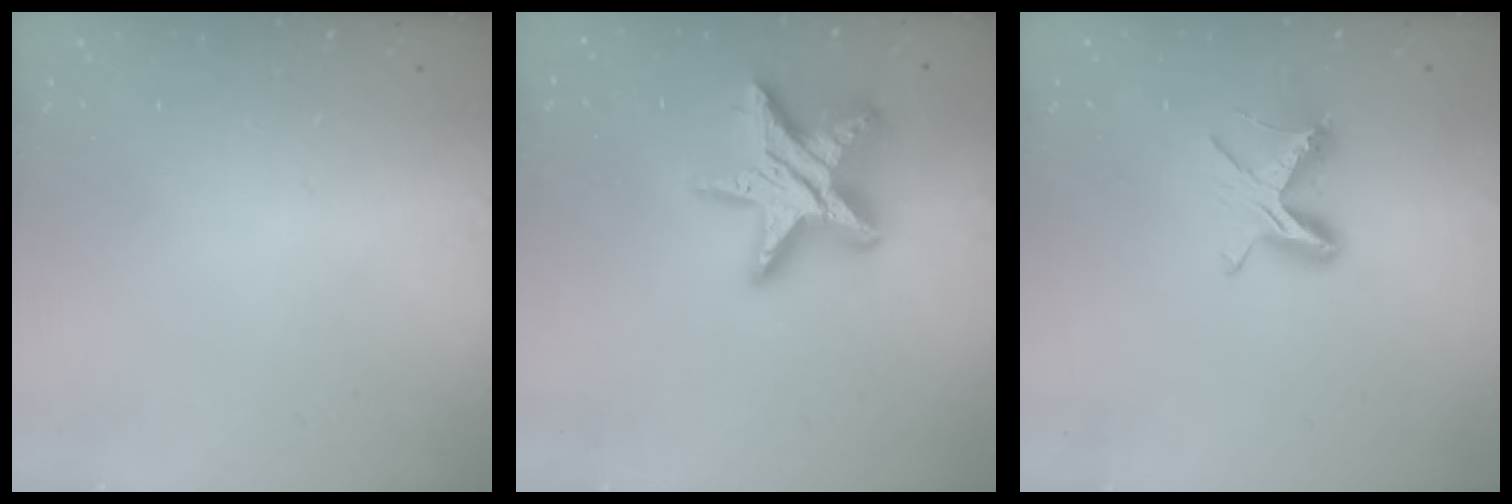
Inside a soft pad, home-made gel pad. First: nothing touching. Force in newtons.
{"total": 19.5, "press": 19.5, "slide": 1.4}
{"total": 7.2, "press": 7.1, "slide": 0.7}